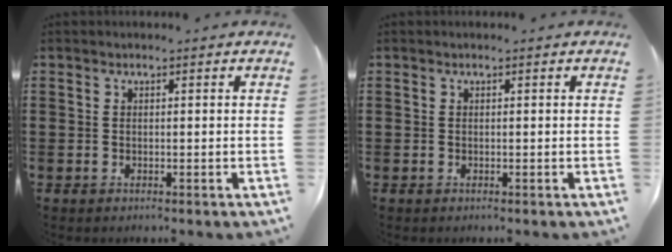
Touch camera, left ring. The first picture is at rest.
{"total": 0.0}